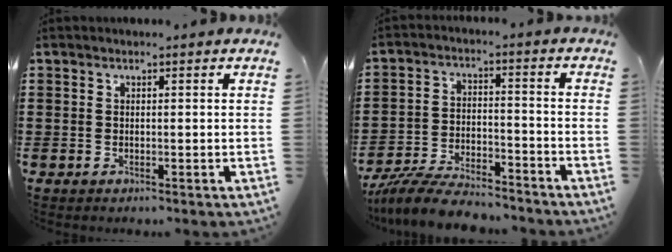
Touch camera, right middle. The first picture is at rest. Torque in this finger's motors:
{"motor_torque": [1.48, -0.66, 0.18, 0.16]}